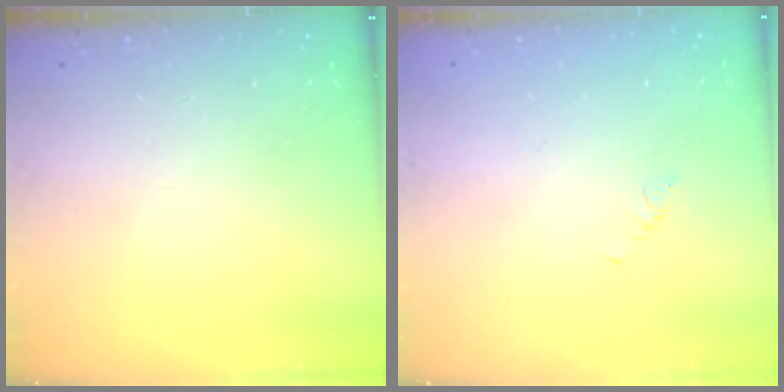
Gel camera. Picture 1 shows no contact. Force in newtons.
{"total": 0.7, "press": 0.6, "slide": 0.2}